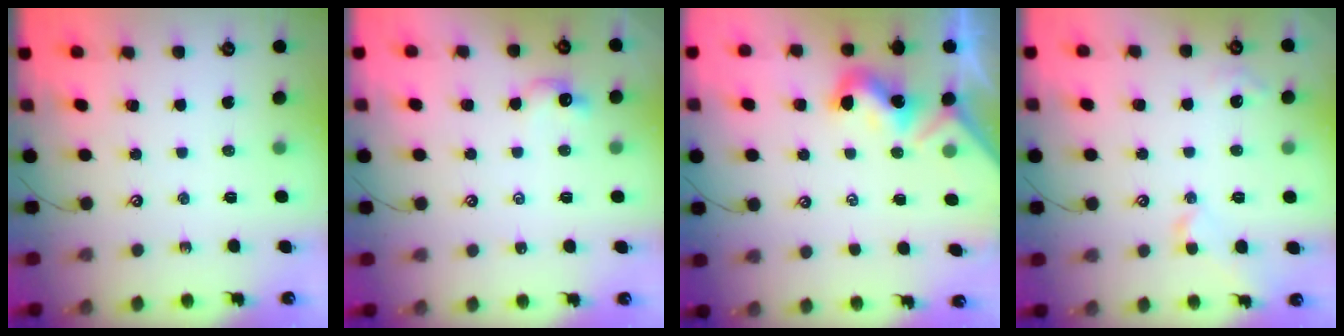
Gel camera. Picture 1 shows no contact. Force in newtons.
{"total": 2.3, "press": 2.2, "slide": 0.5}
{"total": 1.9, "press": 1.8, "slide": 0.3}
{"total": 1.2, "press": 1.2, "slide": 0.2}